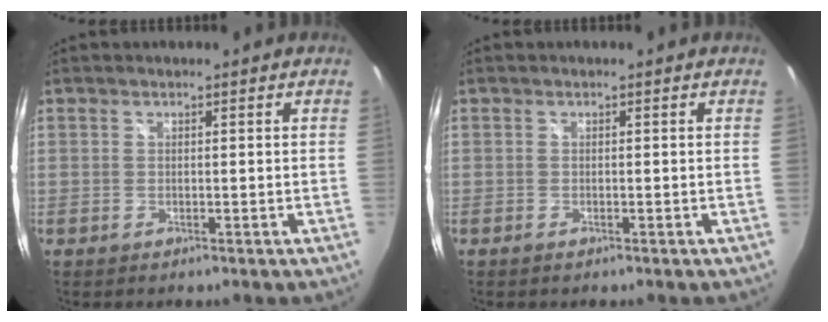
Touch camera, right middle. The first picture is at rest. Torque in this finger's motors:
{"motor_torque": [-0.86, 0.01, -0.04, 0.00]}